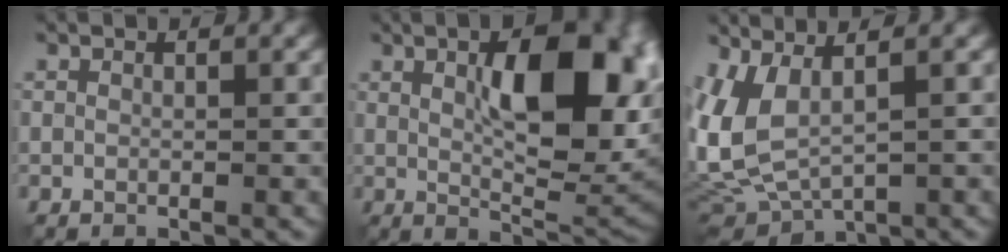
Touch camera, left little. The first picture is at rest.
{"total": 11.9, "force": [2.1, 4.9, 10.6], "torque": [-0.148, 0.008, 0.039]}
{"total": 6.4, "force": [0.6, 2.7, 5.8], "torque": [-0.145, -0.001, 0.019]}